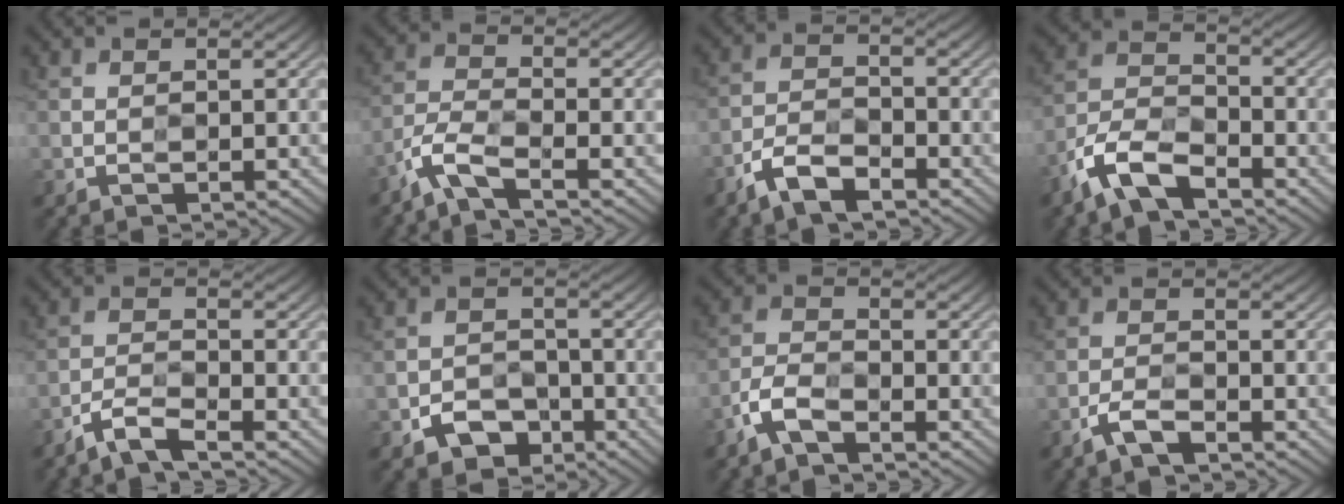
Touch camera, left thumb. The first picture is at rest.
{"total": 5.0, "force": [-3.6, 1.1, 3.3], "torque": [-0.073, -0.005, -0.090]}
{"total": 5.8, "force": [-4.1, 2.2, 3.5], "torque": [-0.072, 0.000, -0.088]}
{"total": 8.5, "force": [-5.8, 3.4, 5.2], "torque": [-0.107, -0.003, -0.133]}
{"total": 3.8, "force": [-3.1, 0.5, 2.2], "torque": [-0.046, 0.001, -0.072]}
{"total": 4.5, "force": [-2.7, 3.0, 2.1], "torque": [-0.036, -0.003, -0.055]}
{"total": 4.3, "force": [-2.9, 1.7, 2.8], "torque": [-0.064, 0.002, -0.072]}
{"total": 3.2, "force": [-2.2, 1.0, 2.1], "torque": [-0.048, 0.002, -0.050]}